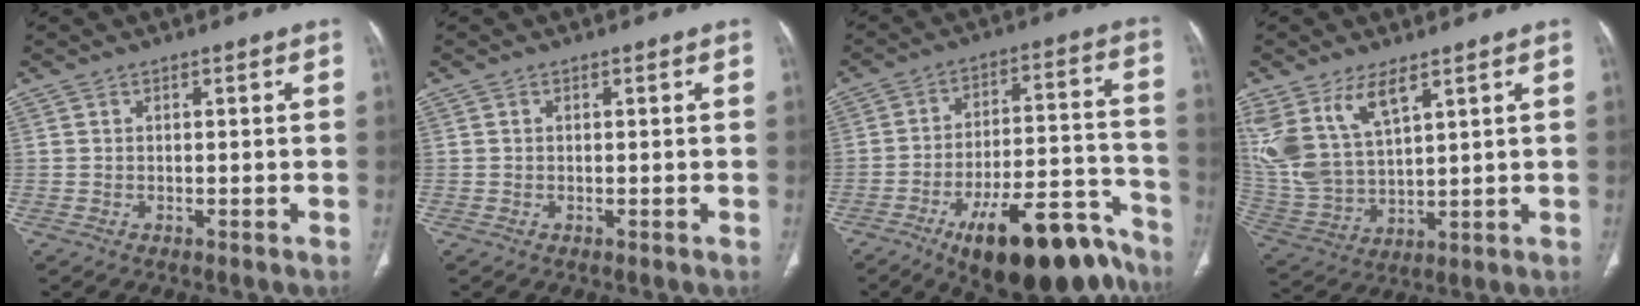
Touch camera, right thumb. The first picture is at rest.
{"total": 0.0}
{"total": 22.9, "force": [-15.6, 8.0, 14.8], "torque": [-0.140, 0.102, -0.234]}
{"total": 13.2, "force": [7.2, 6.0, 9.3], "torque": [-0.194, -0.024, 0.162]}